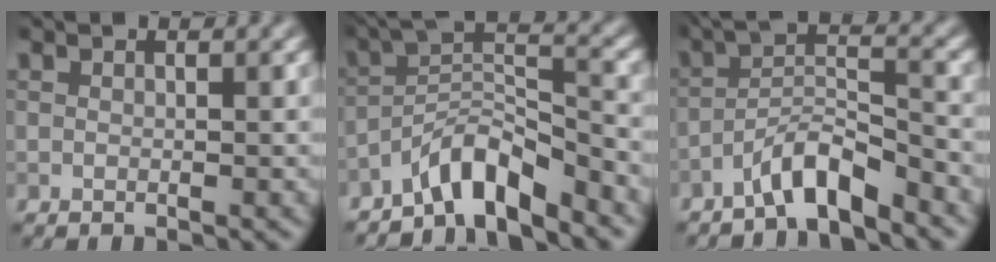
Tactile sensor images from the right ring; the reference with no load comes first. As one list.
[{"total": 6.0, "force": [-4.7, 1.3, 3.5], "torque": [-0.055, 0.010, -0.093]}, {"total": 5.0, "force": [-3.8, 0.8, 3.1], "torque": [-0.052, 0.012, -0.076]}]